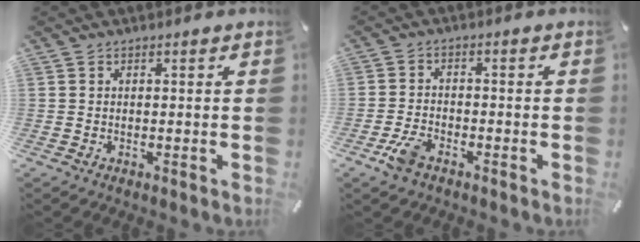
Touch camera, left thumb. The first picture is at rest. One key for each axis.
{"total": 5.0, "fx": -3.2, "fy": 2.7, "fz": 2.9, "tx": -0.070, "ty": 0.011, "tz": -0.063}